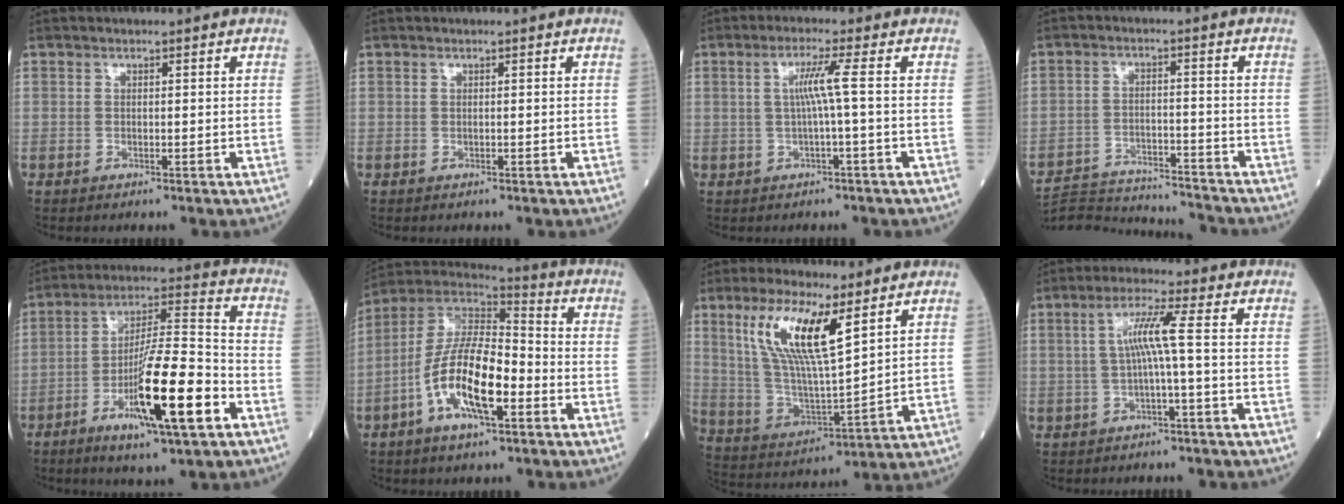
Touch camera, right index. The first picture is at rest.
{"total": 0.0}
{"total": 3.9, "force": [0.2, -1.2, 3.7], "torque": [-0.073, 0.004, 0.006]}
{"total": 15.6, "force": [-15.5, 0.3, 1.9], "torque": [-0.032, 0.010, -0.229]}
{"total": 16.0, "force": [-6.7, 1.5, 14.4], "torque": [-0.257, -0.013, -0.111]}
{"total": 14.2, "force": [-4.7, 4.3, 12.7], "torque": [-0.254, 0.008, -0.088]}
{"total": 13.4, "force": [6.6, 2.3, 11.5], "torque": [-0.241, 0.002, 0.132]}
{"total": 4.9, "force": [0.0, -0.4, 4.9], "torque": [-0.094, 0.017, 0.005]}